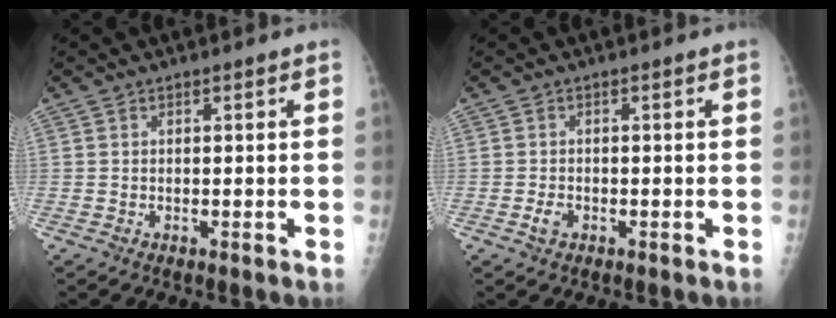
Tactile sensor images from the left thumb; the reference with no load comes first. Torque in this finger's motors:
{"motor_torque": [-0.52, 0.43, 0.09, 0.02, 0.00]}